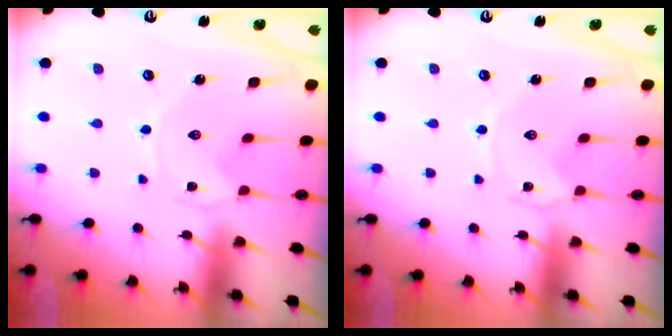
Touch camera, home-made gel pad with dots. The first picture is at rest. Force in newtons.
{"total": 0.0}